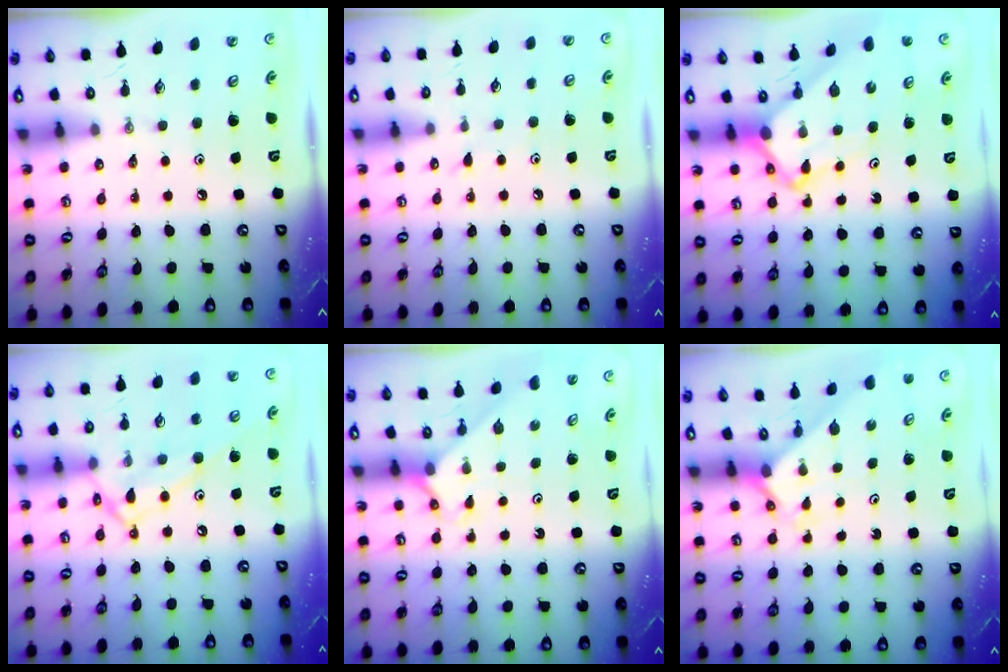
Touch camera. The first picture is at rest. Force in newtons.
{"total": 5.1, "press": 5.0, "slide": 0.7}
{"total": 6.3, "press": 6.3, "slide": 0.5}
{"total": 12.6, "press": 12.6, "slide": 0.7}
{"total": 3.4, "press": 3.4, "slide": 0.3}
{"total": 2.0, "press": 2.0, "slide": 0.2}